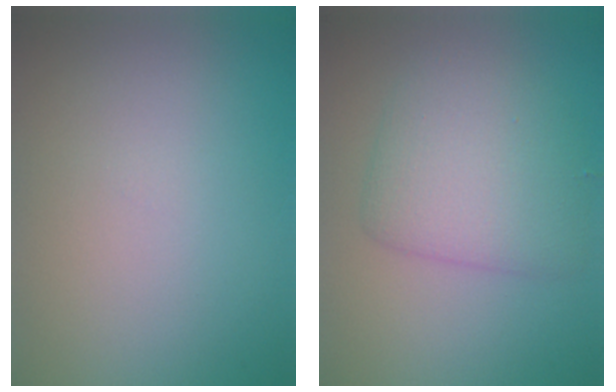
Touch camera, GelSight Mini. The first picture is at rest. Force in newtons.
{"total": 4.8, "press": 4.8, "slide": 0.1}